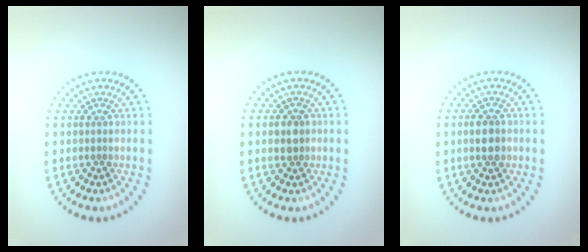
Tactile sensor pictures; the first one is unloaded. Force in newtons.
{"total": 1.8, "press": 1.7, "slide": 0.7}
{"total": 2.2, "press": 2.2, "slide": 0.0}